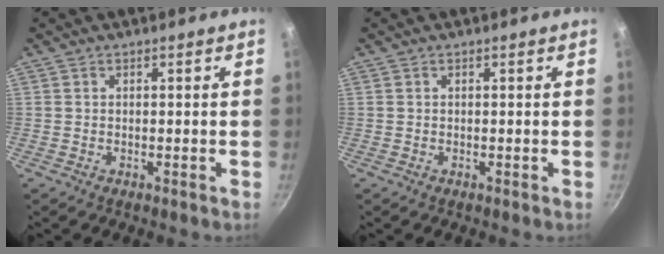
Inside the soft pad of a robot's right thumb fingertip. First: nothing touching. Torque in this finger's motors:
{"motor_torque": [-0.42, 0.42, -0.02, -0.02, 0.00]}